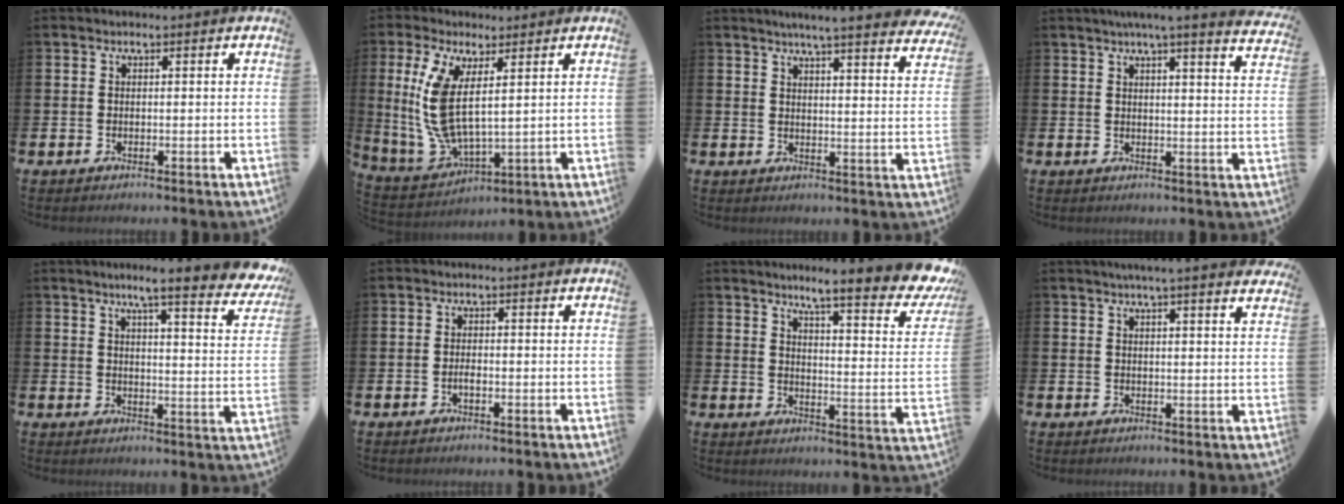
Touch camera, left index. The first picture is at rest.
{"total": 8.7, "force": [3.1, 3.4, 7.4], "torque": [-0.182, -0.025, 0.056]}
{"total": 5.2, "force": [4.9, -0.5, 1.7], "torque": [-0.040, -0.034, 0.080]}
{"total": 4.9, "force": [4.4, -0.8, 2.0], "torque": [-0.039, -0.023, 0.073]}
{"total": 7.0, "force": [5.8, 0.5, 3.8], "torque": [-0.064, -0.041, 0.091]}
{"total": 1.1, "force": [-0.5, 0.3, 0.9], "torque": [-0.016, -0.001, -0.010]}
{"total": 8.1, "force": [6.6, 0.5, 4.7], "torque": [-0.080, -0.066, 0.099]}
{"total": 3.6, "force": [3.4, -0.7, 1.1], "torque": [-0.026, -0.015, 0.060]}